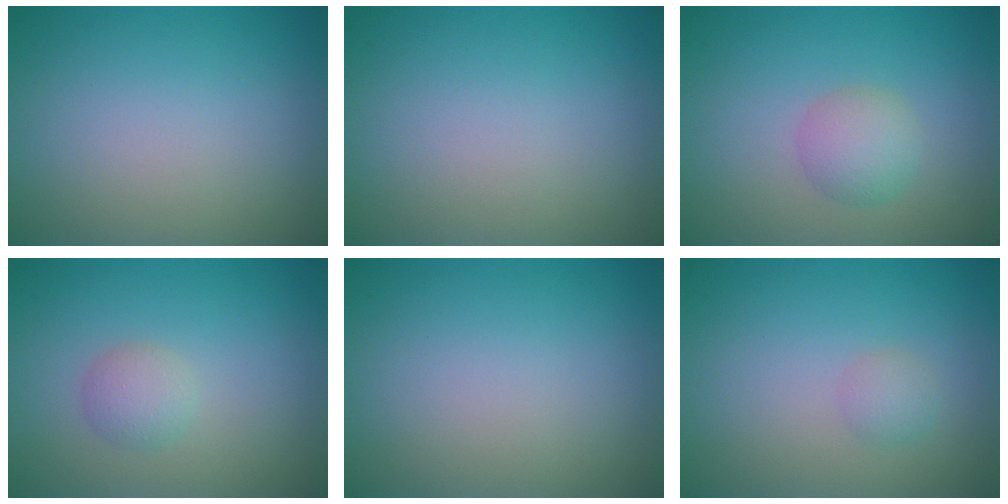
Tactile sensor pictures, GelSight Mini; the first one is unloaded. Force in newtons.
{"total": 0.0}
{"total": 2.5, "press": 2.5, "slide": 0.1}
{"total": 1.7, "press": 1.7, "slide": 0.2}
{"total": 0.0}
{"total": 1.2, "press": 1.2, "slide": 0.0}